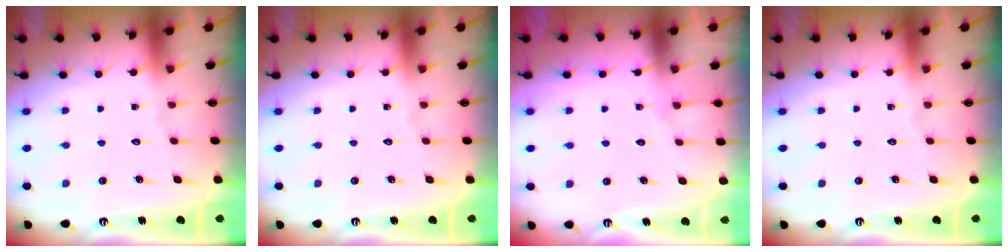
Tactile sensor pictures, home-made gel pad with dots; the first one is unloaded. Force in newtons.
{"total": 0.0}
{"total": 3.8, "press": 3.8, "slide": 0.4}
{"total": 0.0}